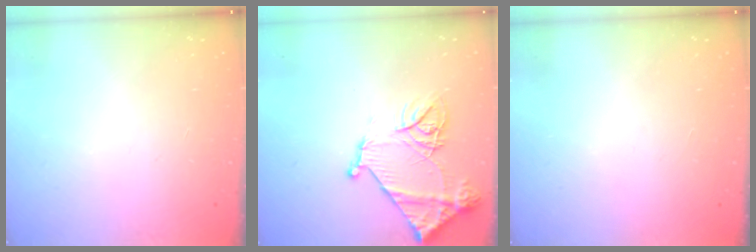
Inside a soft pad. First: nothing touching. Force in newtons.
{"total": 14.8, "press": 14.7, "slide": 1.6}
{"total": 1.5, "press": 1.5, "slide": 0.1}